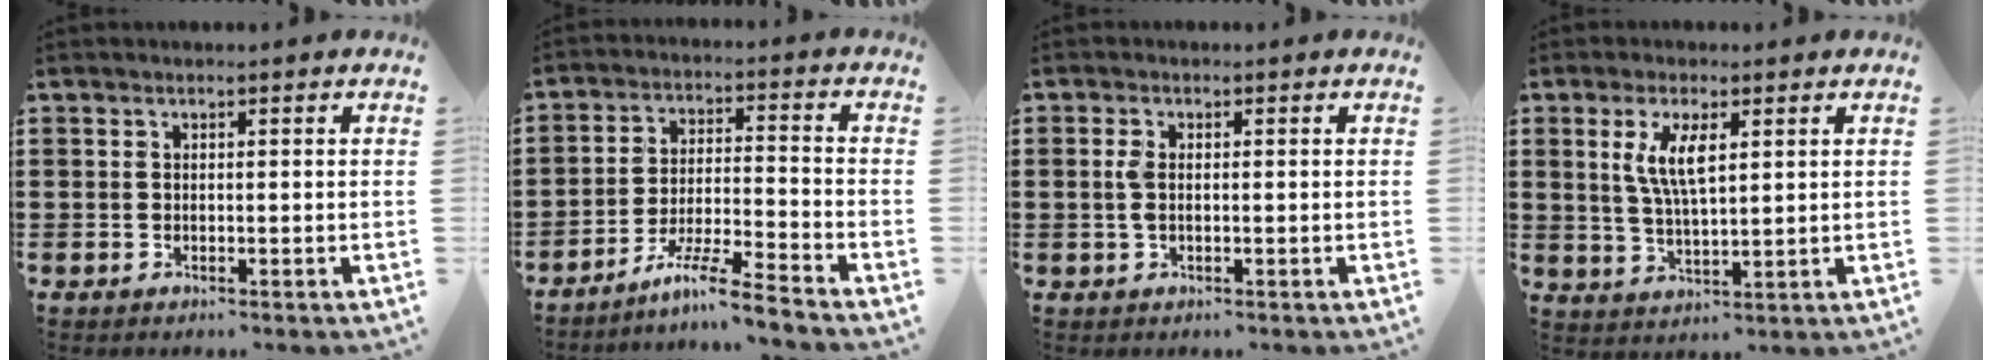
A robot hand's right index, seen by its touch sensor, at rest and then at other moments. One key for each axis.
{"total": 7.3, "fx": -6.2, "fy": -0.5, "fz": 3.8, "tx": -0.083, "ty": -0.012, "tz": -0.123}
{"total": 2.3, "fx": 0.1, "fy": 1.0, "fz": 2.0, "tx": -0.056, "ty": -0.002, "tz": -0.004}
{"total": 6.0, "fx": 2.0, "fy": 1.9, "fz": 5.4, "tx": -0.113, "ty": 0.004, "tz": 0.033}